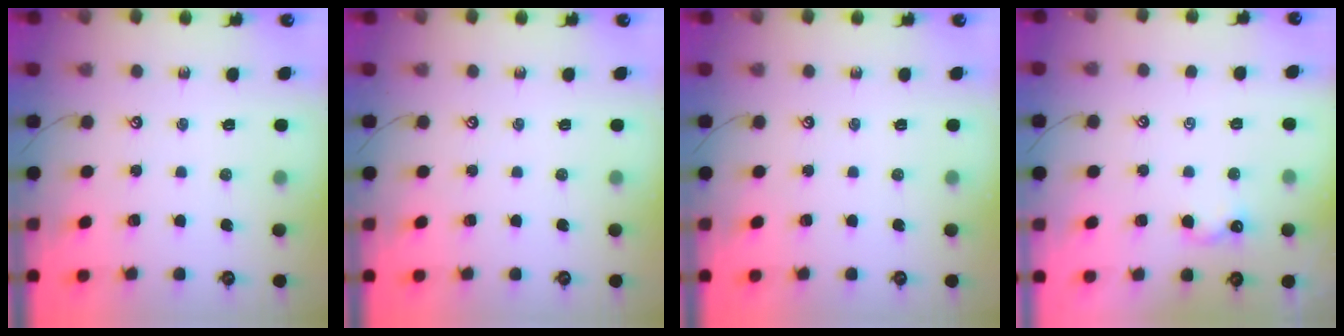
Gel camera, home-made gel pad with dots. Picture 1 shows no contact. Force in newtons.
{"total": 0.0}
{"total": 0.0}
{"total": 2.1, "press": 2.1, "slide": 0.4}